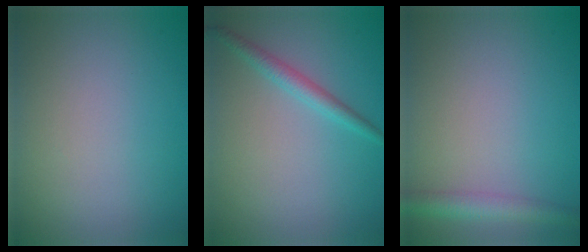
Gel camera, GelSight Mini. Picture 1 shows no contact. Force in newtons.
{"total": 1.9, "press": 1.9, "slide": 0.1}
{"total": 2.9, "press": 2.9, "slide": 0.1}